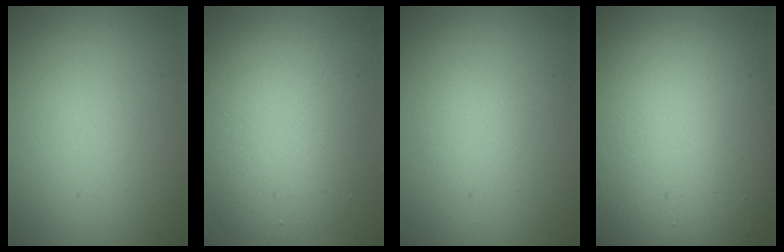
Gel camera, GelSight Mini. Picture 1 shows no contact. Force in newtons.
{"total": 5.6, "press": 5.6, "slide": 0.3}
{"total": 0.7, "press": 0.7, "slide": 0.1}
{"total": 15.9, "press": 15.9, "slide": 1.0}